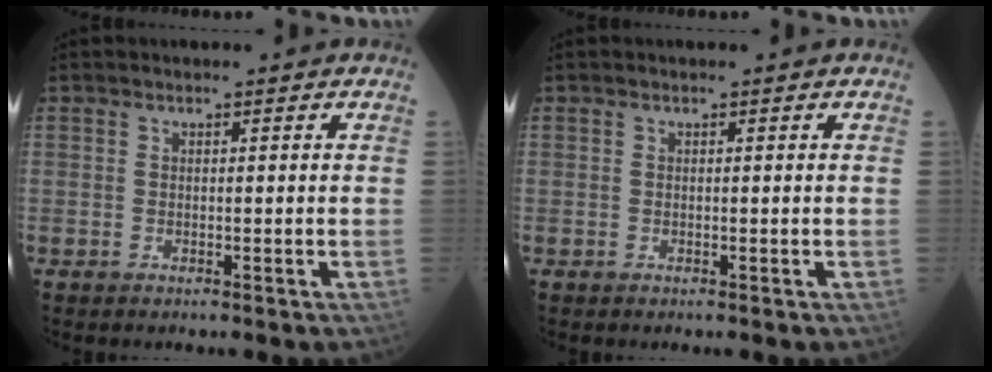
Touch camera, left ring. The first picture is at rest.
{"total": 0.0}